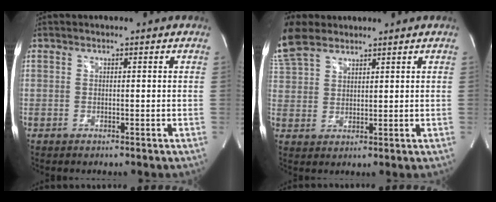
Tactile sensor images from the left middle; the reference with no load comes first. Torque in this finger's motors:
{"motor_torque": [0.41, -0.30, 1.06, 0.21]}